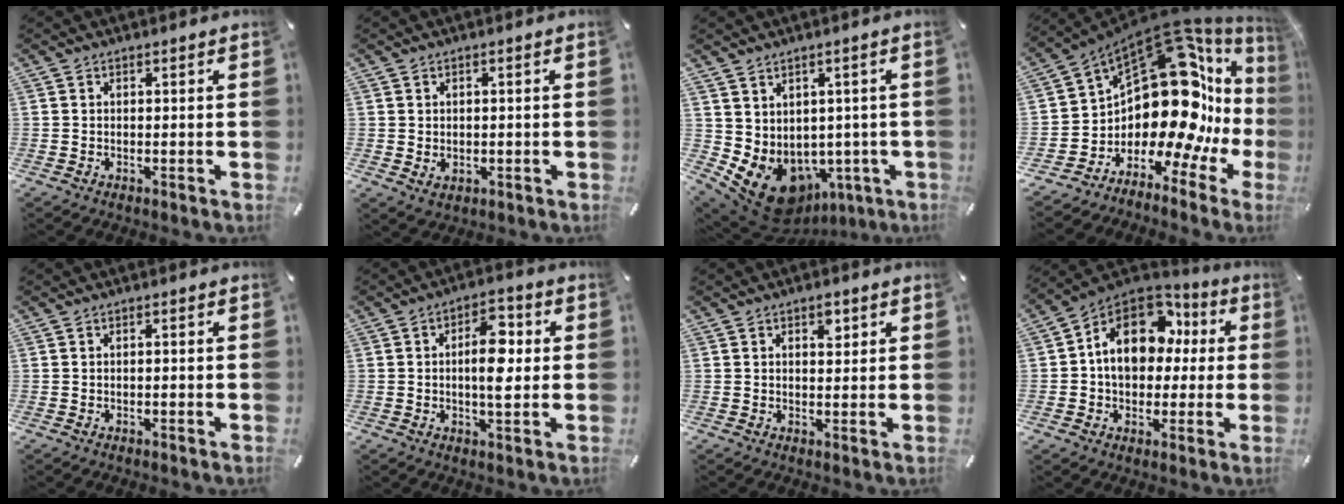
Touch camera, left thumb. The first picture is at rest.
{"total": 1.8, "force": [0.2, 1.7, 0.7], "torque": [-0.014, 0.003, 0.004]}
{"total": 9.7, "force": [-3.4, 7.7, 4.7], "torque": [-0.085, -0.012, -0.047]}
{"total": 22.5, "force": [6.6, 11.7, 18.0], "torque": [-0.308, -0.098, 0.127]}
{"total": 0.7, "force": [-0.4, 0.2, 0.5], "torque": [-0.010, -0.002, -0.007]}
{"total": 9.4, "force": [0.5, 4.5, 8.2], "torque": [-0.125, 0.003, 0.002]}
{"total": 3.0, "force": [1.3, 1.8, 2.0], "torque": [-0.011, -0.007, 0.016]}
{"total": 14.6, "force": [2.6, 11.2, 9.0], "torque": [-0.157, -0.006, 0.049]}